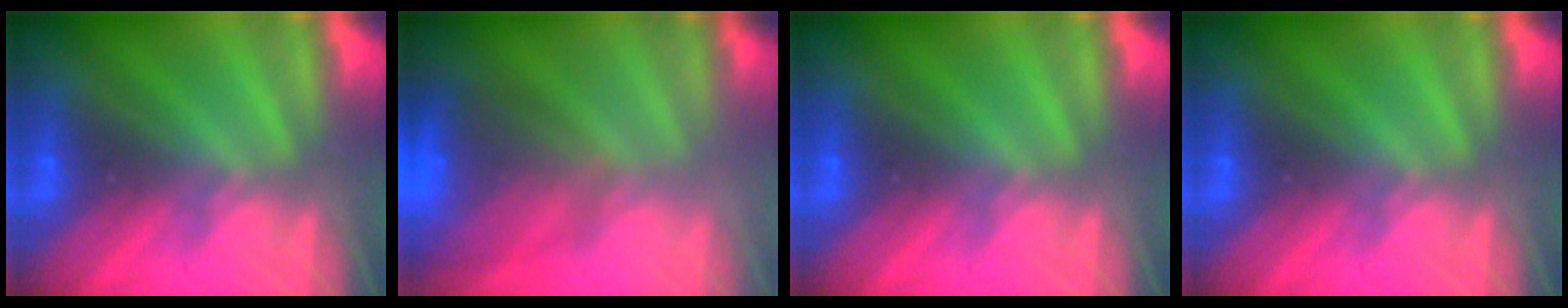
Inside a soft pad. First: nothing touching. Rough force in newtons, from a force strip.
{"total": 11.8}
{"total": 0.0}
{"total": 0.0}